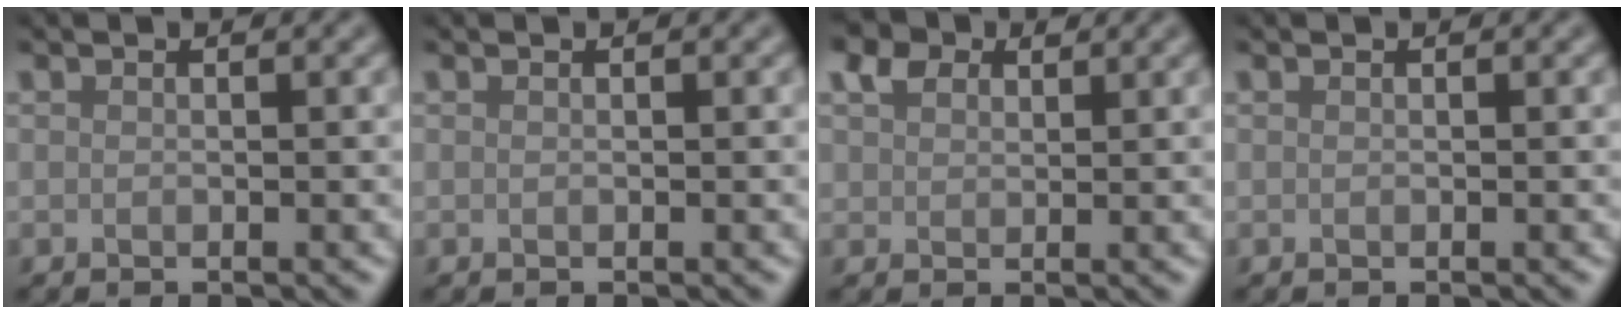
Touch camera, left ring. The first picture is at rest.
{"total": 0.0}
{"total": 2.7, "force": [1.6, 1.9, 1.1], "torque": [-0.027, 0.007, 0.026]}
{"total": 0.0}